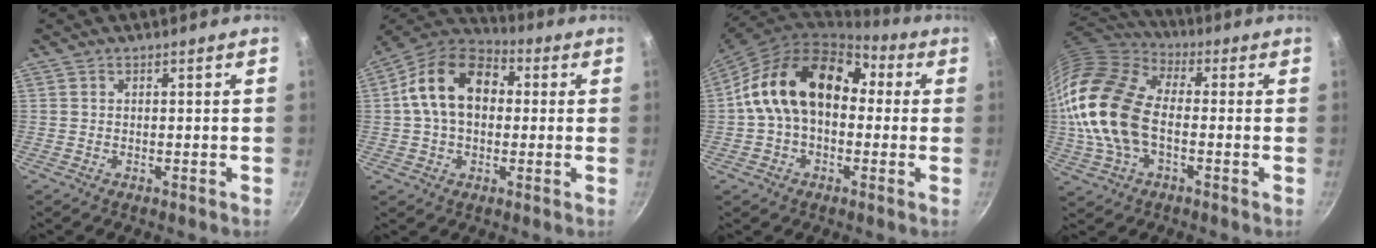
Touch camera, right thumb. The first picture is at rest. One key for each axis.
{"total": 15.4, "fx": 1.8, "fy": 10.8, "fz": 10.8, "tx": -0.152, "ty": 0.031, "tz": 0.011}
{"total": 18.3, "fx": 1.7, "fy": 12.7, "fz": 13.1, "tx": -0.188, "ty": 0.050, "tz": 0.014}
{"total": 20.4, "fx": -1.4, "fy": 12.9, "fz": 15.7, "tx": -0.301, "ty": 0.028, "tz": -0.036}